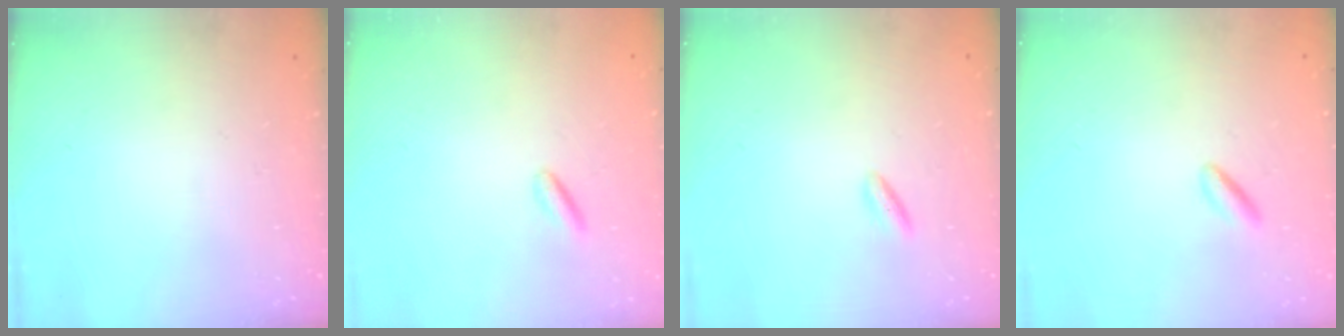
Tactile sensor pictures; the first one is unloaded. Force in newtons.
{"total": 2.5, "press": 2.4, "slide": 0.7}
{"total": 2.0, "press": 1.9, "slide": 0.6}
{"total": 1.8, "press": 1.6, "slide": 0.8}